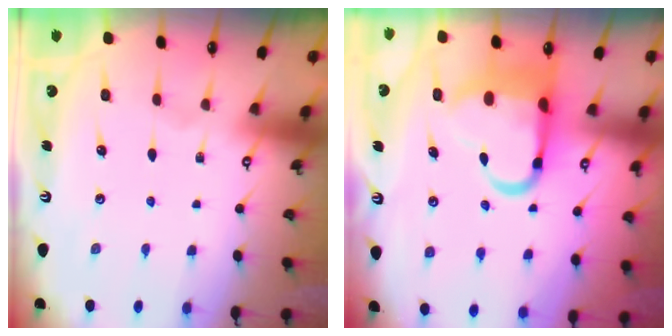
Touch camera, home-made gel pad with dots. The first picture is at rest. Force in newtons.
{"total": 13.2, "press": 12.9, "slide": 2.9}